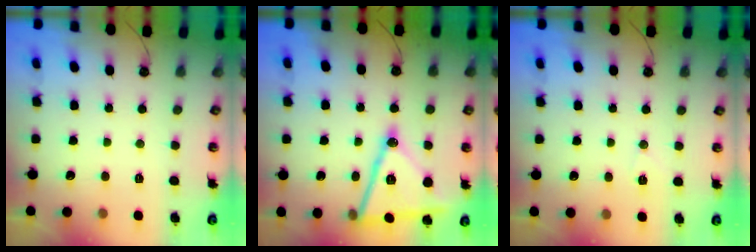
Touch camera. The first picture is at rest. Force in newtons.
{"total": 19.0, "press": 18.7, "slide": 3.5}
{"total": 5.5, "press": 5.2, "slide": 1.8}